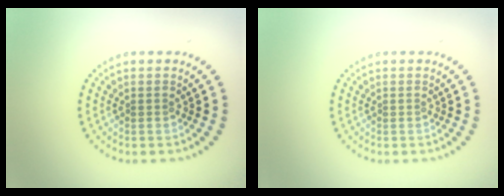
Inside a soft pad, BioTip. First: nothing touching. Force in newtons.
{"total": 0.0}